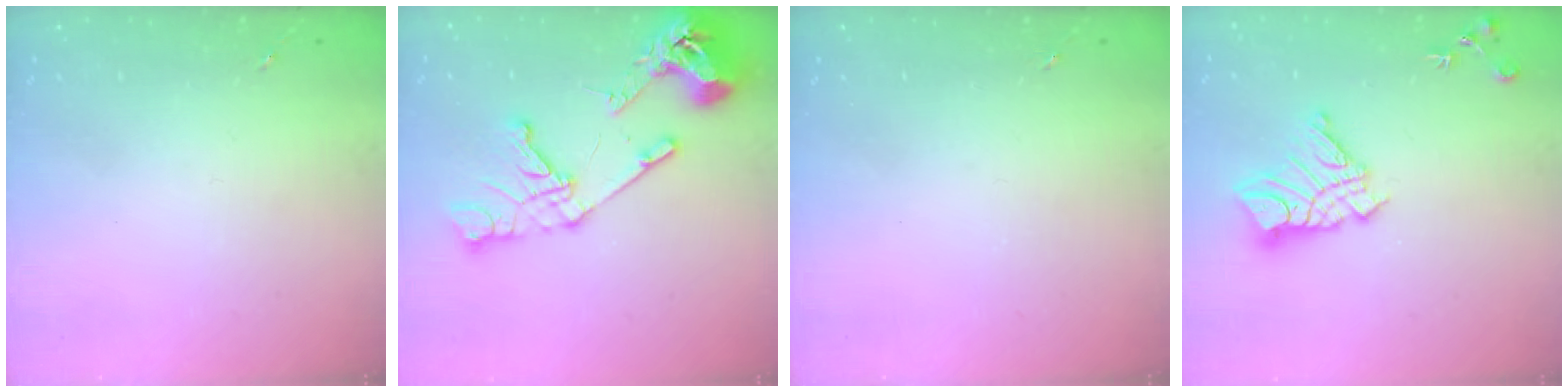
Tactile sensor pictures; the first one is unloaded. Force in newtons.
{"total": 17.0, "press": 16.9, "slide": 1.9}
{"total": 0.0}
{"total": 13.7, "press": 13.6, "slide": 1.2}